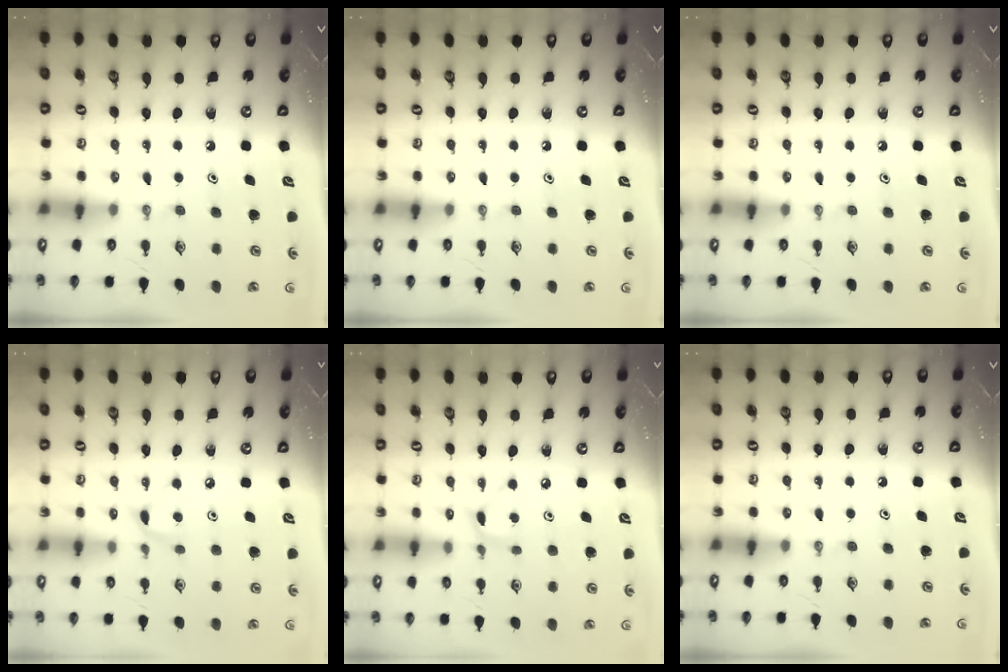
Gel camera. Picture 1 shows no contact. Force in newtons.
{"total": 0.0}
{"total": 0.0}
{"total": 6.5, "press": 6.5, "slide": 0.5}
{"total": 5.0, "press": 5.0, "slide": 0.6}
{"total": 0.0}